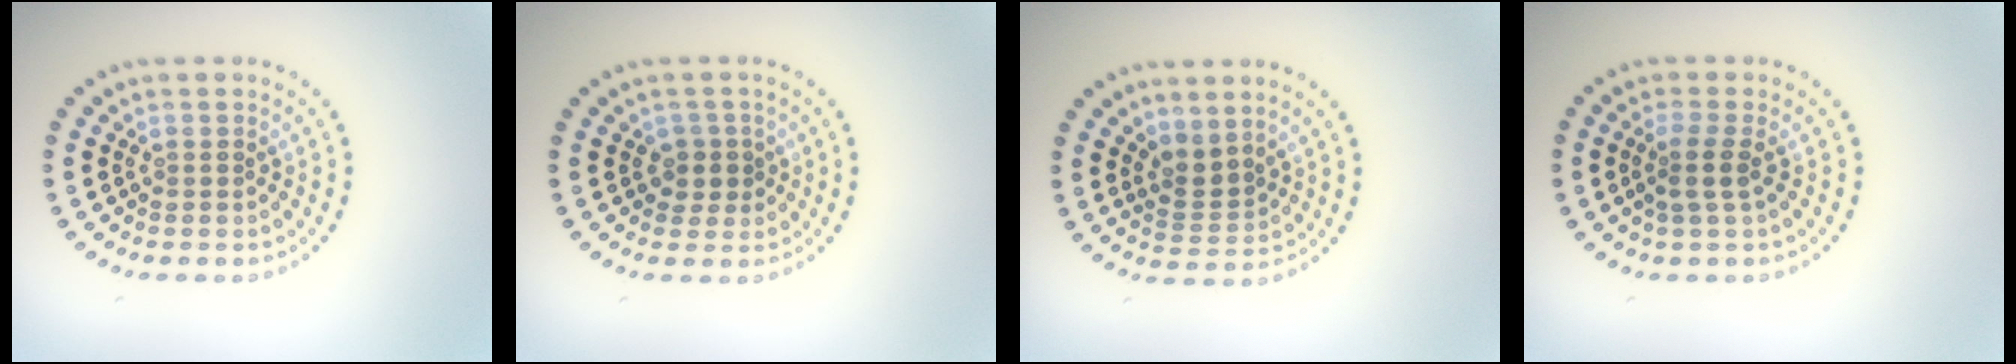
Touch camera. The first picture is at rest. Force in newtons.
{"total": 1.8, "press": 1.4, "slide": 1.1}
{"total": 2.3, "press": 1.5, "slide": 1.7}
{"total": 2.0, "press": 1.5, "slide": 1.3}